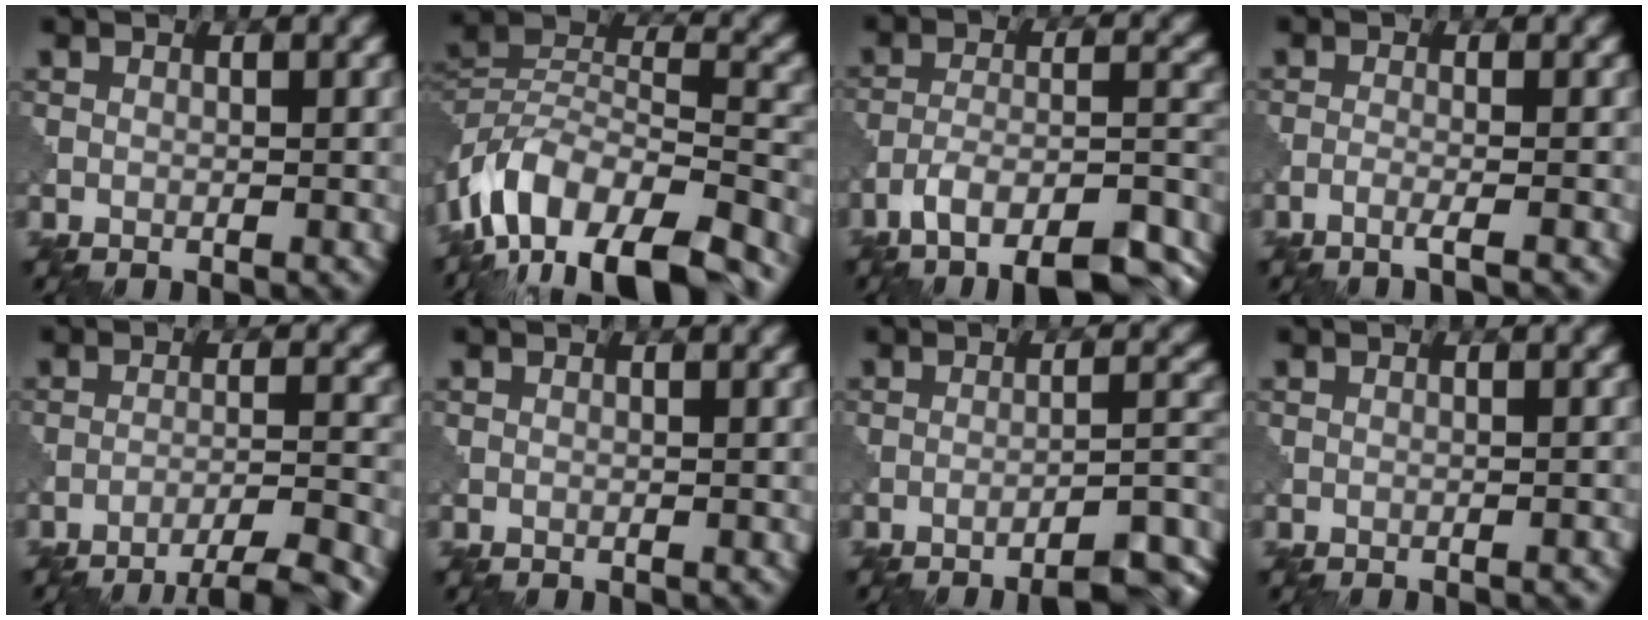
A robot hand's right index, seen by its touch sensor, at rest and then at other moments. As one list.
[{"total": 13.6, "force": [-9.8, 5.7, 7.4], "torque": [-0.152, 0.012, -0.166]}, {"total": 13.3, "force": [-10.6, 3.9, 7.1], "torque": [-0.108, -0.006, -0.142]}, {"total": 1.9, "force": [-1.2, 0.3, 1.5], "torque": [-0.011, 0.003, -0.040]}, {"total": 6.6, "force": [-5.6, 0.9, 3.5], "torque": [-0.049, 0.004, -0.078]}, {"total": 0.0}, {"total": 8.3, "force": [-6.6, 1.7, 4.7], "torque": [-0.048, 0.016, -0.078]}, {"total": 1.0, "force": [-0.9, 0.2, 0.4], "torque": [0.002, 0.002, -0.015]}]